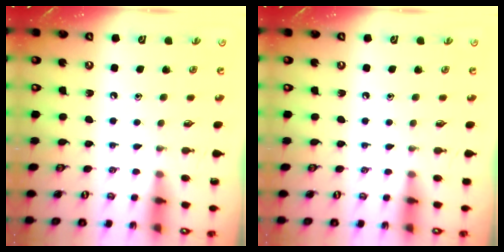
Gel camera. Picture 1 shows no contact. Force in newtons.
{"total": 2.3, "press": 2.2, "slide": 0.4}